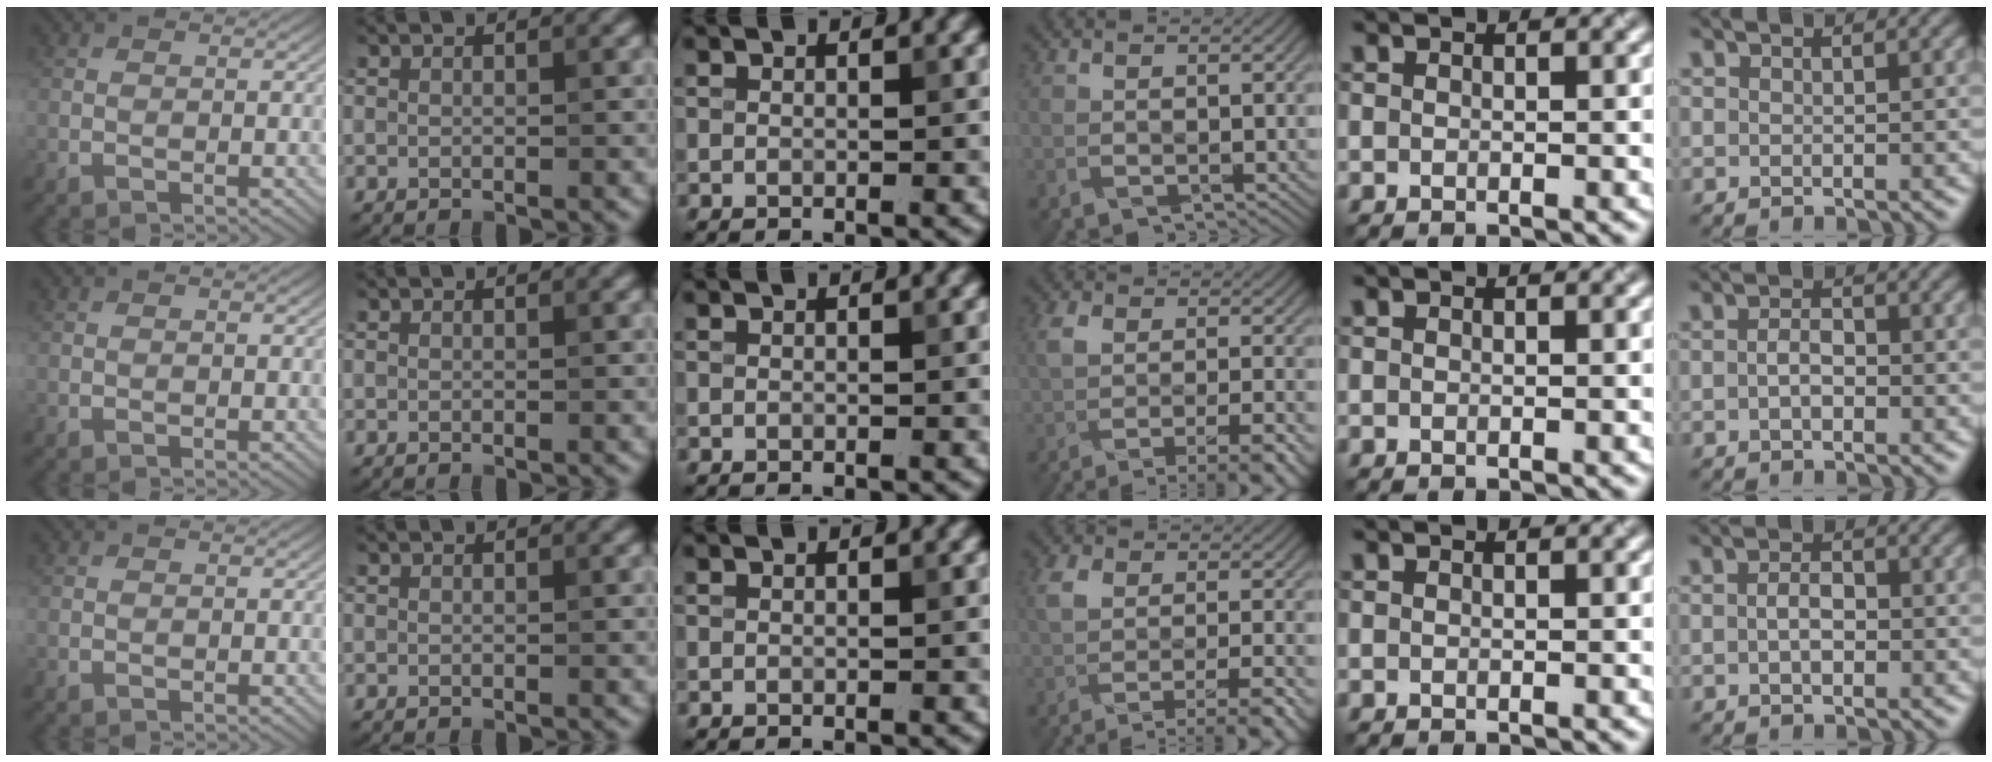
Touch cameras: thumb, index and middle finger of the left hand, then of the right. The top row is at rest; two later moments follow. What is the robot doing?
{"motion": "wrap", "object": "netting"}